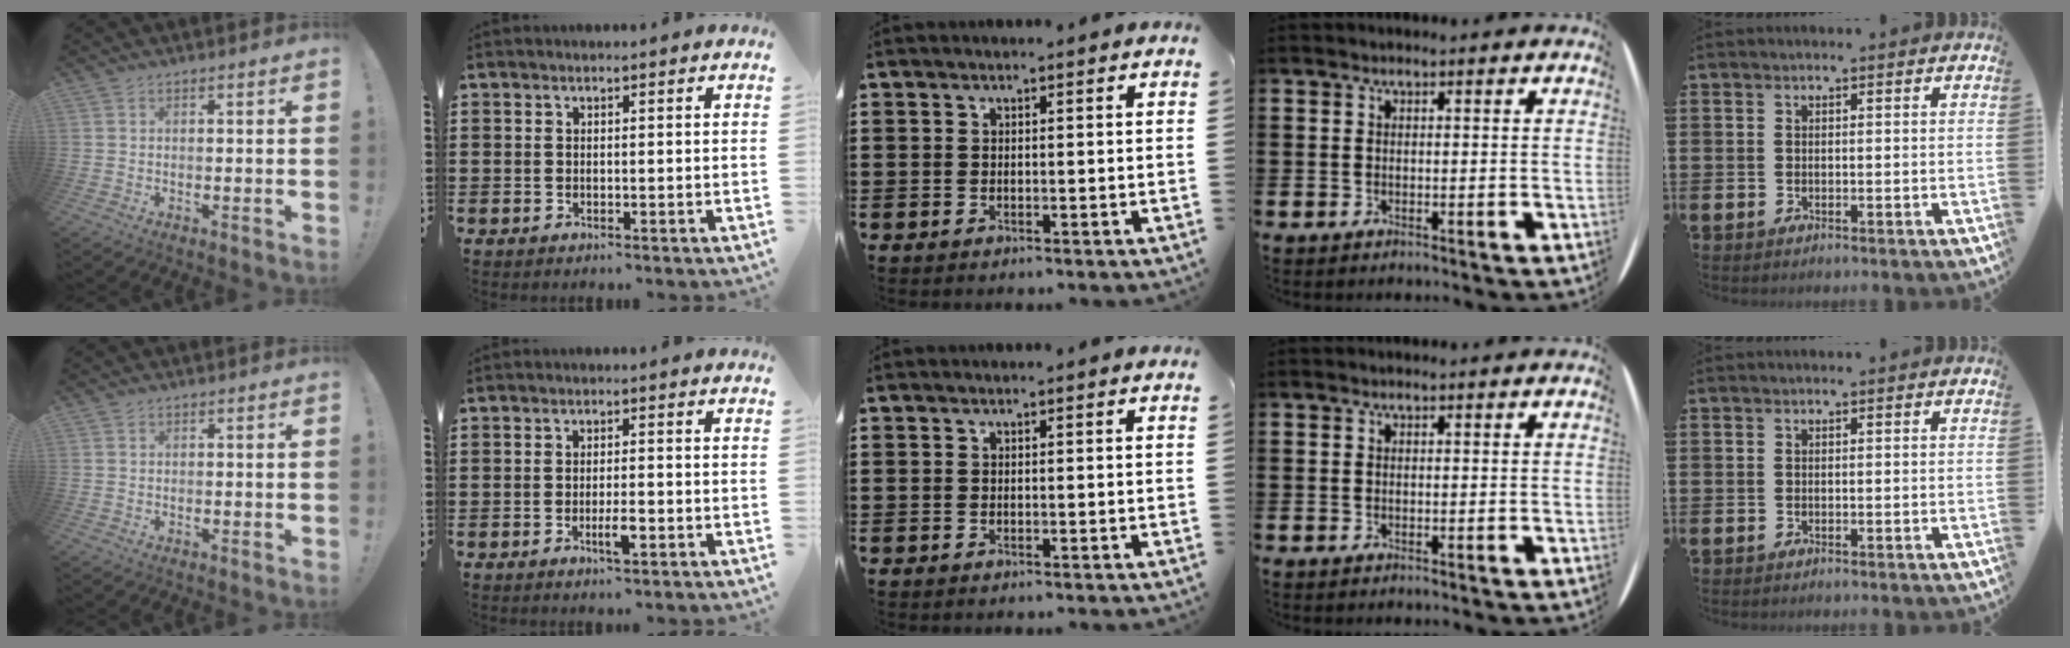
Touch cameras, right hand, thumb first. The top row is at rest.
{"index": {"total": 3.0, "force": [-1.2, 0.7, 2.7], "torque": [-0.053, 0.000, -0.024]}}